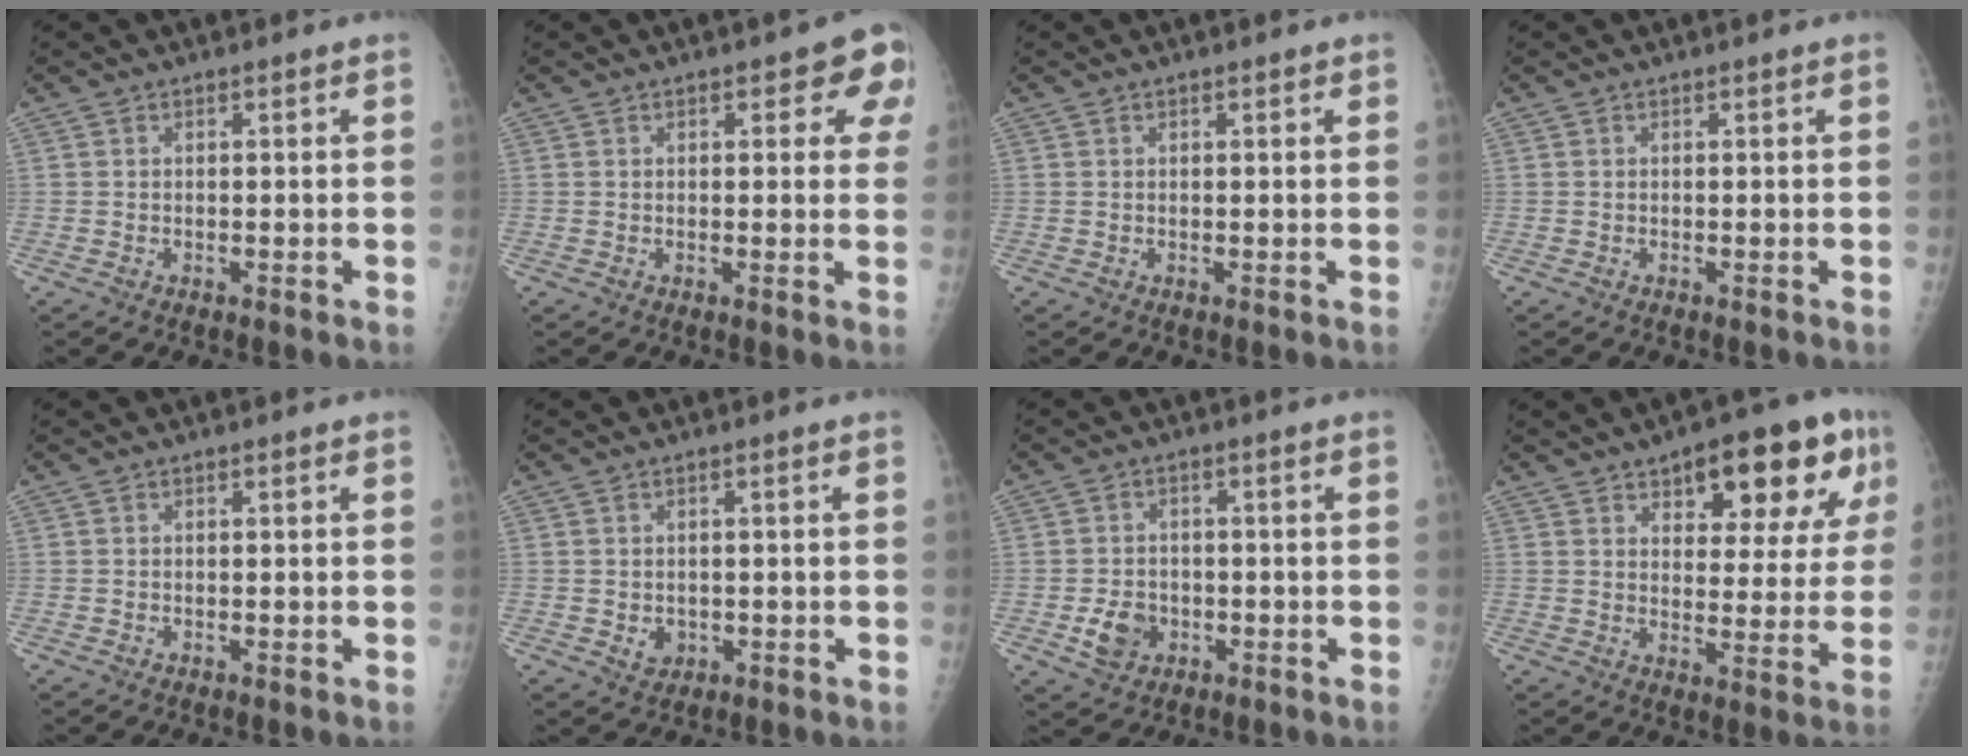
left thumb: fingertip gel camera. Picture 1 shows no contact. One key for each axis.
{"total": 6.6, "fx": 2.6, "fy": 3.0, "fz": 5.2, "tx": -0.025, "ty": -0.003, "tz": 0.020}
{"total": 0.6, "fx": 0.3, "fy": 0.3, "fz": 0.4, "tx": -0.005, "ty": 0.000, "tz": 0.004}
{"total": 0.0}
{"total": 0.0}
{"total": 2.6, "fx": -0.5, "fy": 2.2, "fz": 1.1, "tx": -0.005, "ty": 0.000, "tz": 0.002}
{"total": 5.5, "fx": -1.9, "fy": 4.4, "fz": 2.6, "tx": -0.033, "ty": 0.008, "tz": -0.026}
{"total": 17.1, "fx": 8.6, "fy": 7.1, "fz": 12.9, "tx": -0.131, "ty": -0.020, "tz": 0.120}